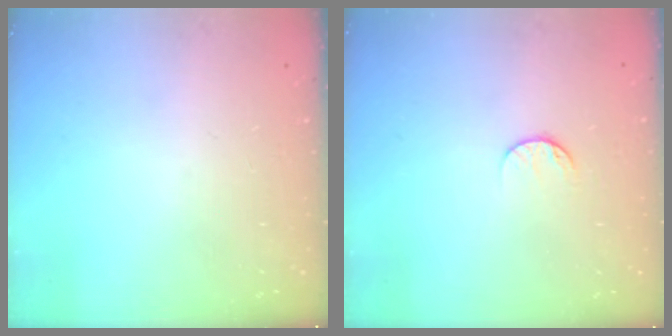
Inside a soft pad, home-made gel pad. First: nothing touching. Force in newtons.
{"total": 5.5, "press": 5.5, "slide": 0.6}